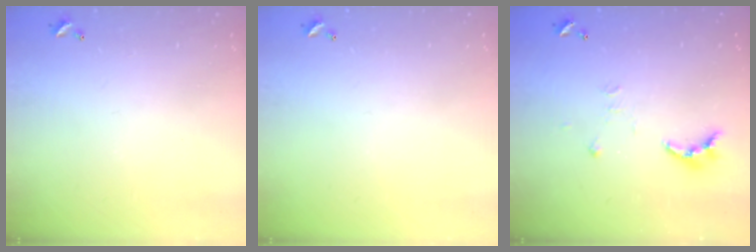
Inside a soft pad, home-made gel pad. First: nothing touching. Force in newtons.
{"total": 0.0}
{"total": 7.7, "press": 7.6, "slide": 0.6}